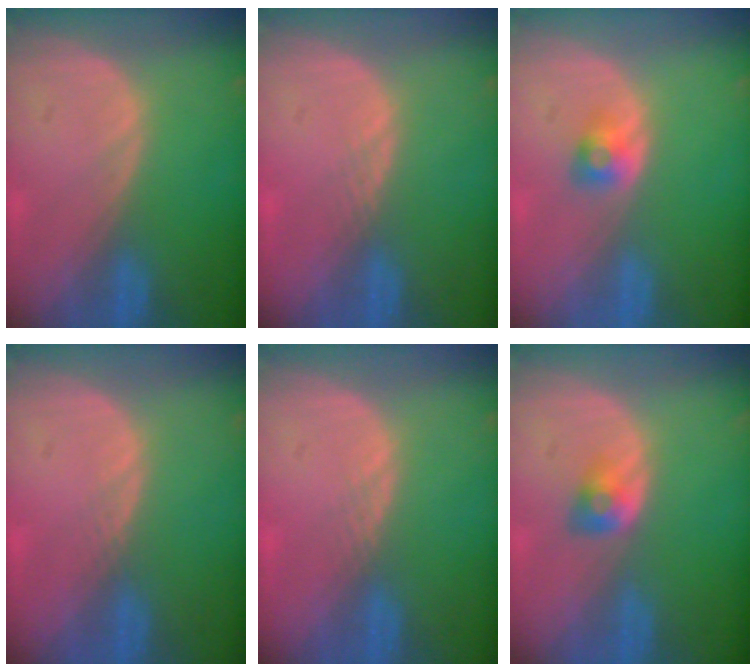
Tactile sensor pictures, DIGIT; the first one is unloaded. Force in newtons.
{"total": 1.0, "press": 0.8, "slide": 0.5}
{"total": 2.6, "press": 2.3, "slide": 1.2}
{"total": 0.7, "press": 0.6, "slide": 0.3}
{"total": 1.0, "press": 0.8, "slide": 0.5}
{"total": 2.7, "press": 2.4, "slide": 1.2}